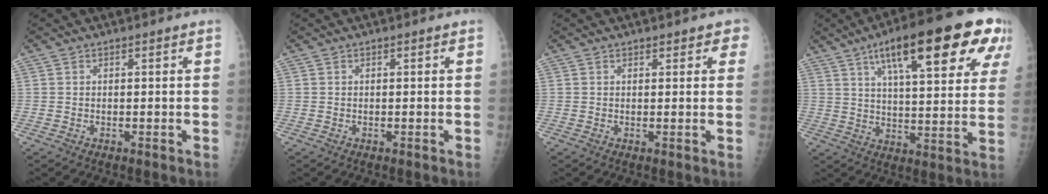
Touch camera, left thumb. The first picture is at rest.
{"total": 0.0}
{"total": 2.4, "force": [1.7, 1.3, 1.1], "torque": [0.018, -0.003, 0.014]}
{"total": 24.3, "force": [12.0, 6.9, 20.0], "torque": [-0.267, -0.007, 0.174]}